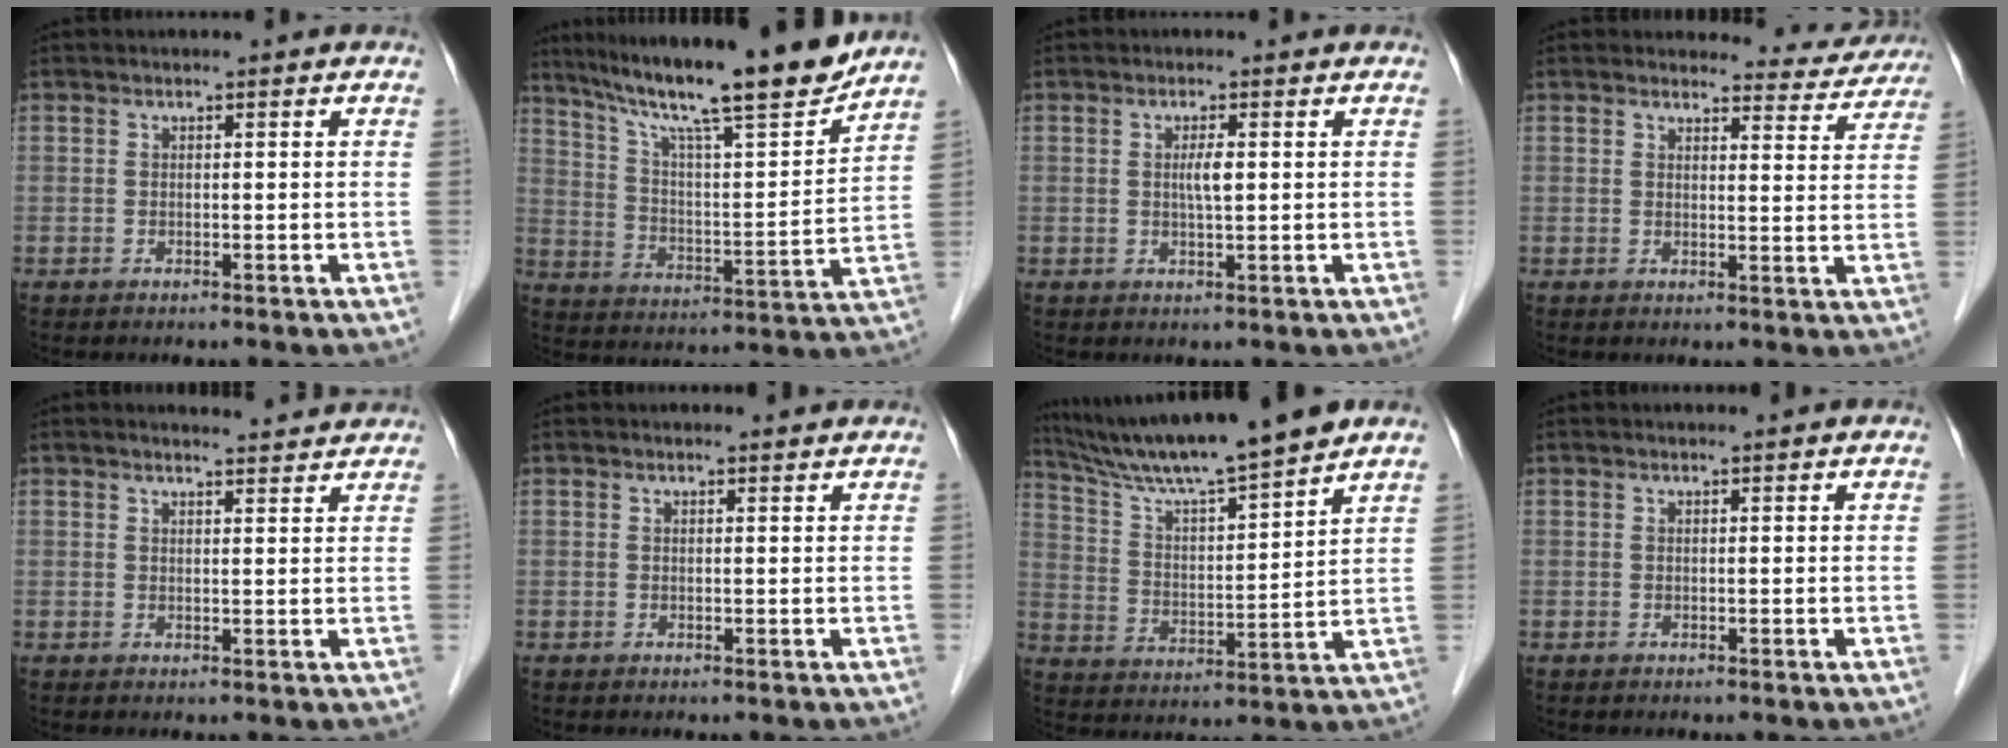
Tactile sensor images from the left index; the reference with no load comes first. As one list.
[{"total": 19.2, "force": [16.1, 0.3, 10.5], "torque": [-0.172, -0.006, 0.256]}, {"total": 2.1, "force": [-0.1, 0.2, 2.1], "torque": [-0.038, -0.004, -0.003]}, {"total": 6.7, "force": [6.5, 1.7, -0.3], "torque": [0.021, -0.022, 0.053]}, {"total": 4.3, "force": [4.1, 0.4, 1.1], "torque": [-0.019, 0.005, 0.042]}, {"total": 0.7, "force": [0.7, 0.0, 0.1], "torque": [-0.010, -0.002, 0.007]}, {"total": 14.3, "force": [12.5, -0.9, 6.9], "torque": [-0.127, 0.005, 0.217]}, {"total": 0.0}]